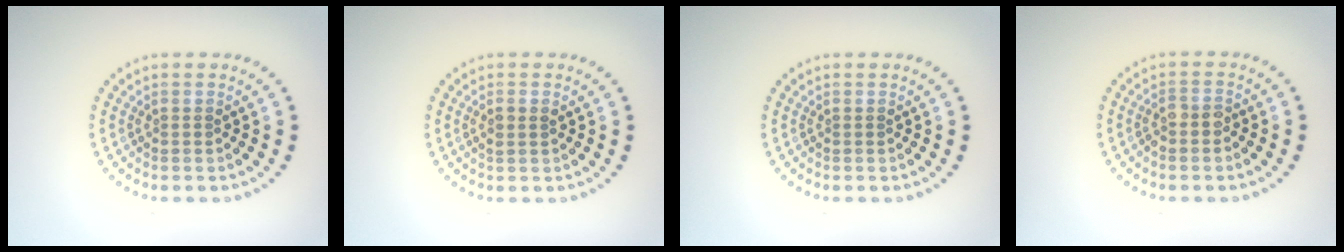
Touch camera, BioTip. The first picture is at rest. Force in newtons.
{"total": 1.0, "press": 1.0, "slide": 0.2}
{"total": 0.0}
{"total": 1.7, "press": 1.6, "slide": 0.7}